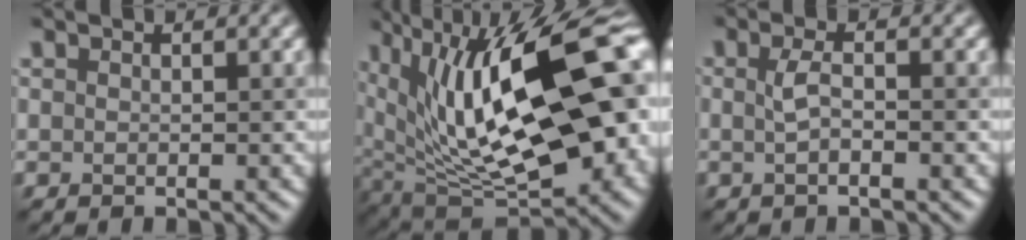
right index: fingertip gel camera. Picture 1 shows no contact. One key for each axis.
{"total": 19.8, "fx": 4.3, "fy": 9.3, "fz": 16.9, "tx": -0.269, "ty": 0.014, "tz": 0.083}
{"total": 1.9, "fx": -0.2, "fy": 0.5, "fz": 1.9, "tx": -0.037, "ty": 0.002, "tz": -0.006}